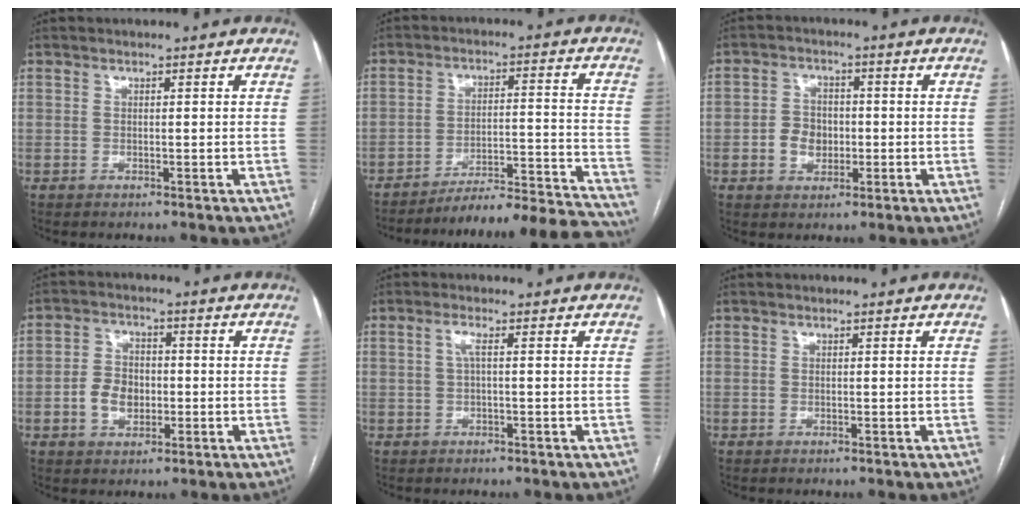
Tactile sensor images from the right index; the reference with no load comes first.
{"total": 18.8, "force": [-18.2, -0.4, 4.5], "torque": [-0.043, 0.015, -0.258]}
{"total": 4.9, "force": [-0.9, 3.9, 2.8], "torque": [-0.054, 0.013, -0.011]}
{"total": 6.3, "force": [-1.4, 4.5, 4.2], "torque": [-0.086, 0.014, -0.022]}
{"total": 1.5, "force": [0.2, 0.1, 1.5], "torque": [-0.035, 0.005, 0.003]}
{"total": 0.0}